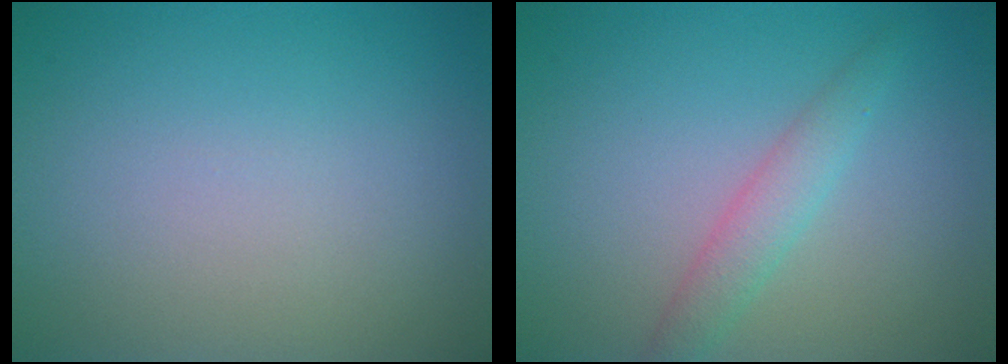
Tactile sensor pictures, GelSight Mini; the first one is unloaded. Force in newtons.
{"total": 2.2, "press": 2.2, "slide": 0.0}